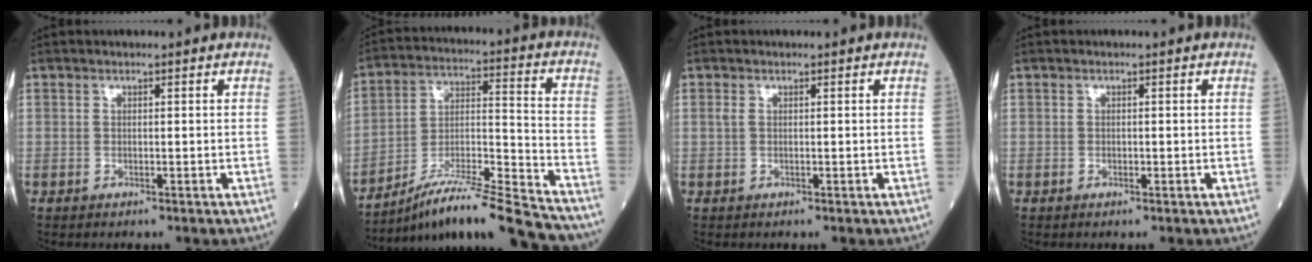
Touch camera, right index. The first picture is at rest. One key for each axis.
{"total": 19.5, "fx": -17.4, "fy": 0.4, "fz": 8.9, "tx": -0.149, "ty": 0.001, "tz": -0.291}
{"total": 0.5, "fx": 0.2, "fy": 0.3, "fz": 0.4, "tx": -0.013, "ty": 0.005, "tz": 0.002}
{"total": 0.0}